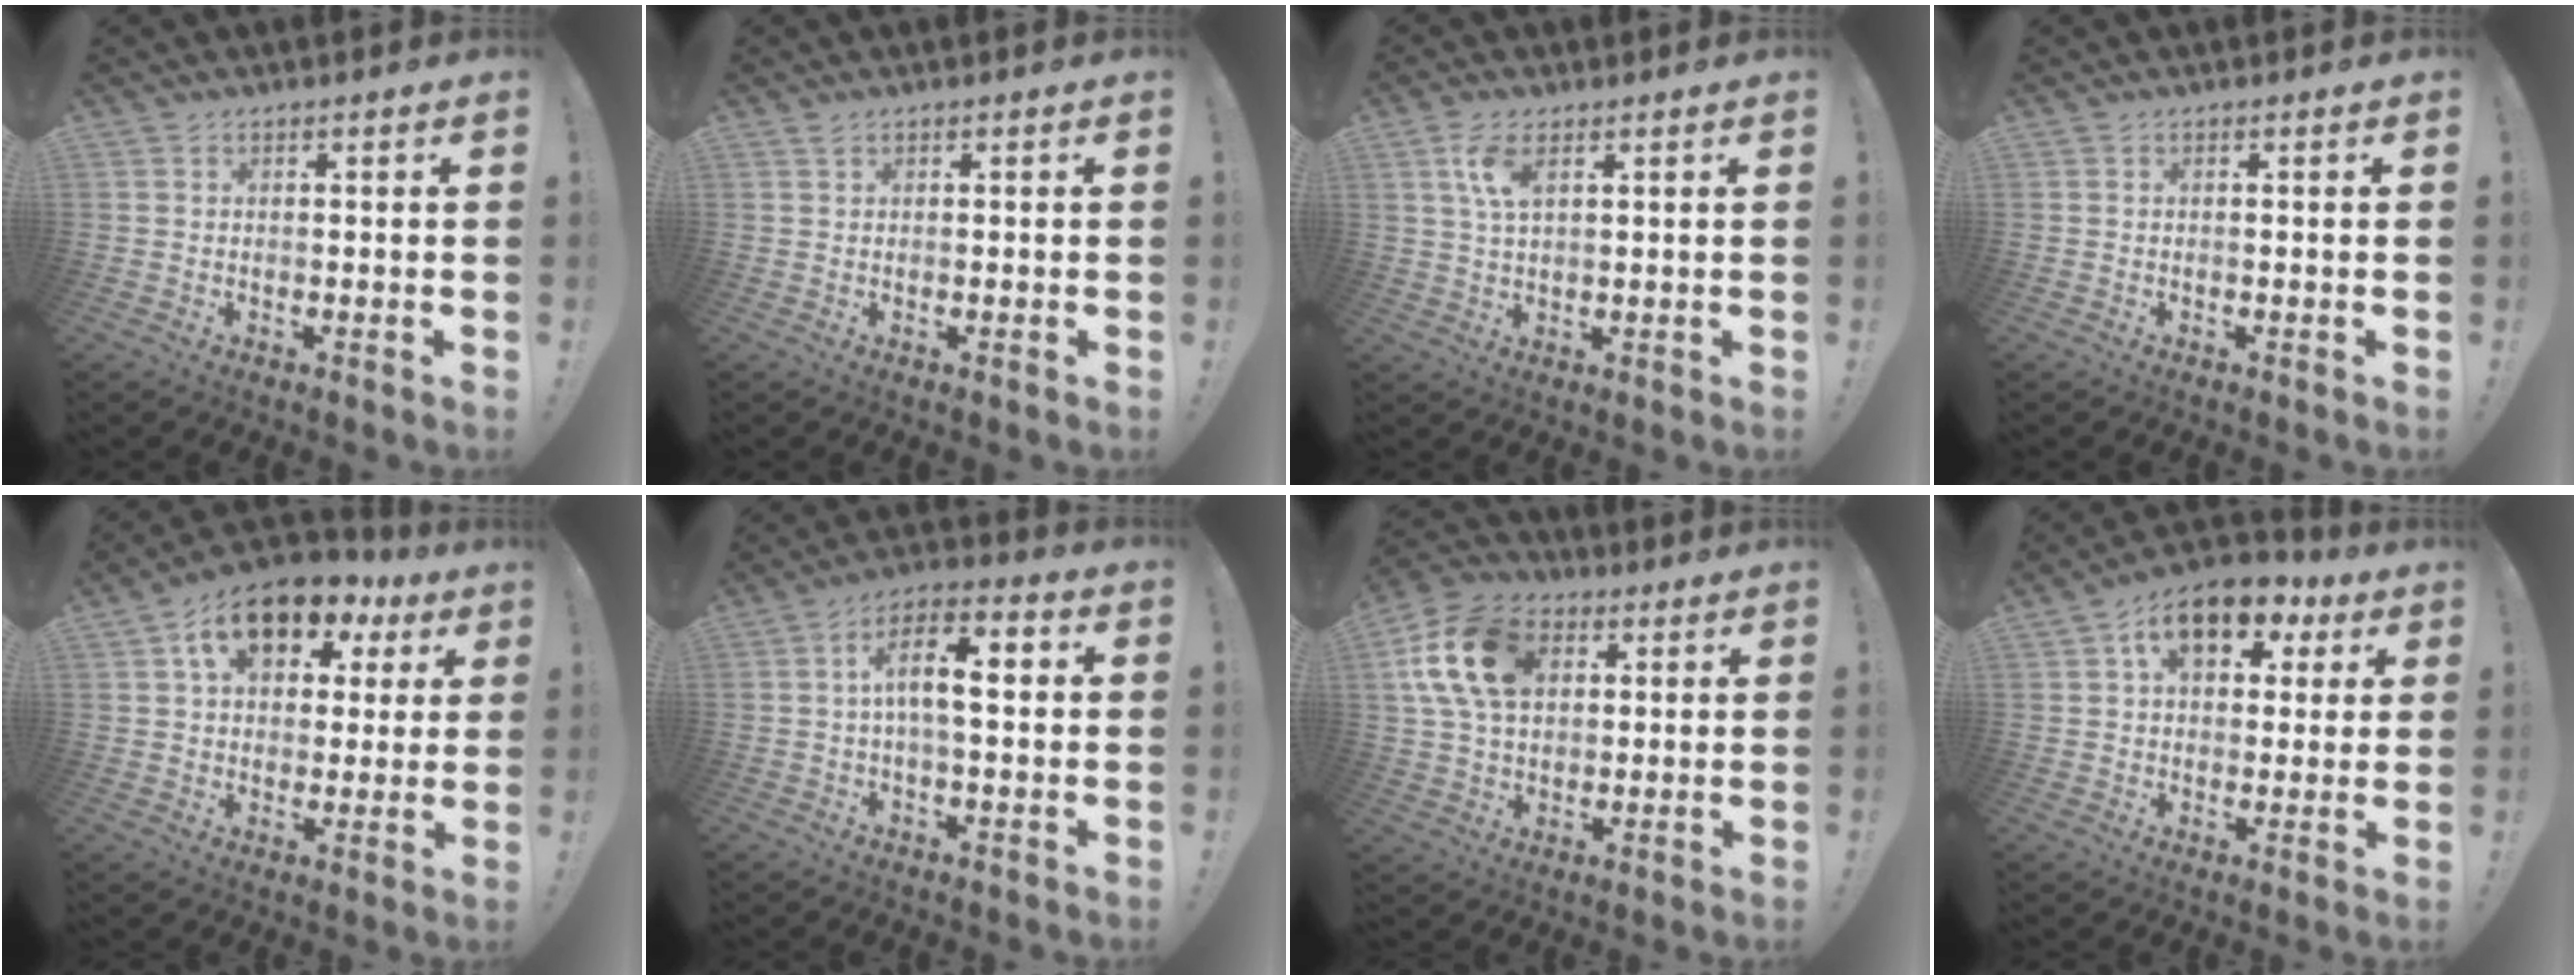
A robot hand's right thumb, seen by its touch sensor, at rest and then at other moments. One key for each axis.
{"total": 0.6, "fx": 0.5, "fy": 0.1, "fz": 0.4, "tx": -0.007, "ty": 0.001, "tz": 0.009}
{"total": 6.2, "fx": 2.6, "fy": 2.5, "fz": 5.0, "tx": -0.109, "ty": 0.000, "tz": 0.045}
{"total": 0.0}
{"total": 14.9, "fx": 7.2, "fy": 9.4, "fz": 9.0, "tx": -0.148, "ty": -0.021, "tz": 0.132}
{"total": 11.0, "fx": 0.8, "fy": 4.3, "fz": 10.1, "tx": -0.179, "ty": 0.009, "tz": 0.011}
{"total": 17.5, "fx": 5.1, "fy": 12.3, "fz": 11.3, "tx": -0.195, "ty": -0.003, "tz": 0.100}
{"total": 12.8, "fx": 5.8, "fy": 8.0, "fz": 8.1, "tx": -0.123, "ty": -0.018, "tz": 0.106}